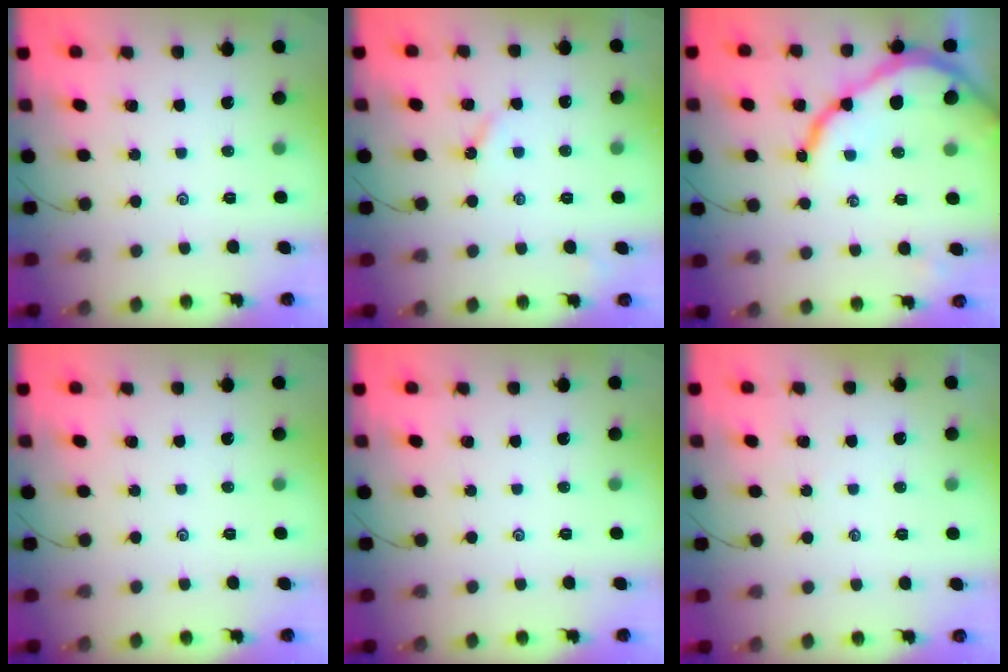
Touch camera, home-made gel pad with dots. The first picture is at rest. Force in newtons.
{"total": 3.0, "press": 2.9, "slide": 0.5}
{"total": 11.8, "press": 11.7, "slide": 1.5}
{"total": 0.0}
{"total": 0.0}
{"total": 1.9, "press": 1.8, "slide": 0.4}